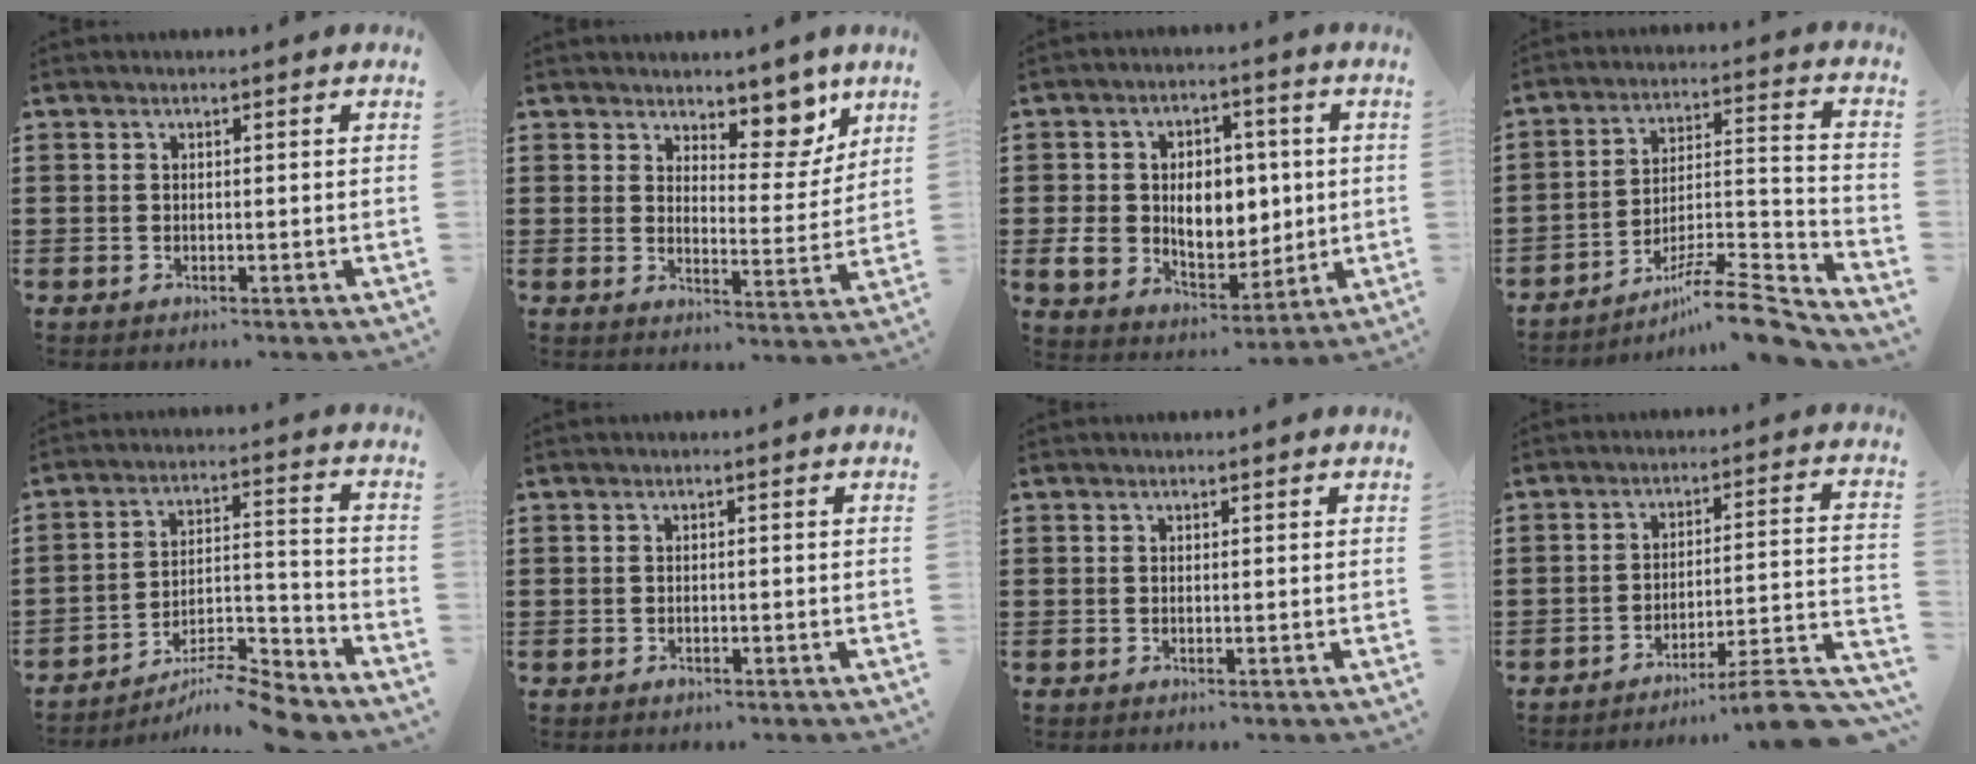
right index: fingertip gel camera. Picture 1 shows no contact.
{"total": 8.0, "force": [6.4, 3.5, 3.3], "torque": [-0.051, -0.034, 0.111]}
{"total": 9.1, "force": [0.6, 7.2, 5.6], "torque": [-0.115, 0.016, 0.014]}
{"total": 9.5, "force": [-8.0, 1.1, 5.0], "torque": [-0.068, 0.016, -0.155]}
{"total": 8.8, "force": [-8.2, 0.8, 3.3], "torque": [-0.040, 0.022, -0.156]}
{"total": 0.5, "force": [-0.3, 0.3, 0.2], "torque": [-0.006, -0.002, -0.006]}
{"total": 0.0}
{"total": 7.3, "force": [-6.3, -0.1, 3.8], "torque": [-0.054, -0.008, -0.120]}